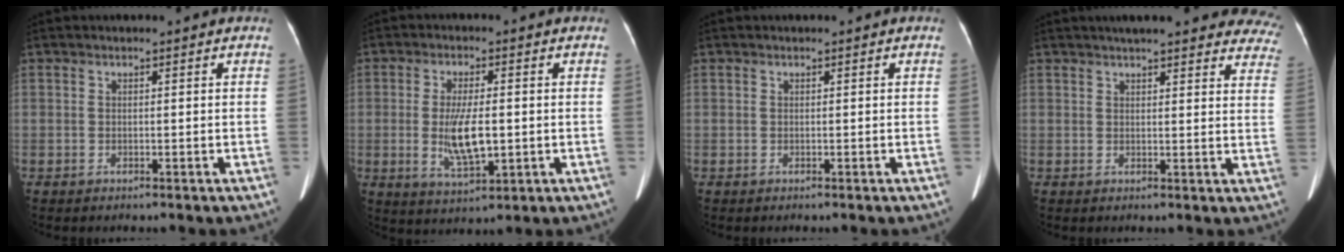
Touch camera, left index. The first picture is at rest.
{"total": 7.4, "force": [-0.7, 2.1, 7.0], "torque": [-0.142, -0.009, -0.007]}
{"total": 0.0}
{"total": 21.8, "force": [19.5, 4.4, 8.7], "torque": [-0.094, -0.023, 0.208]}